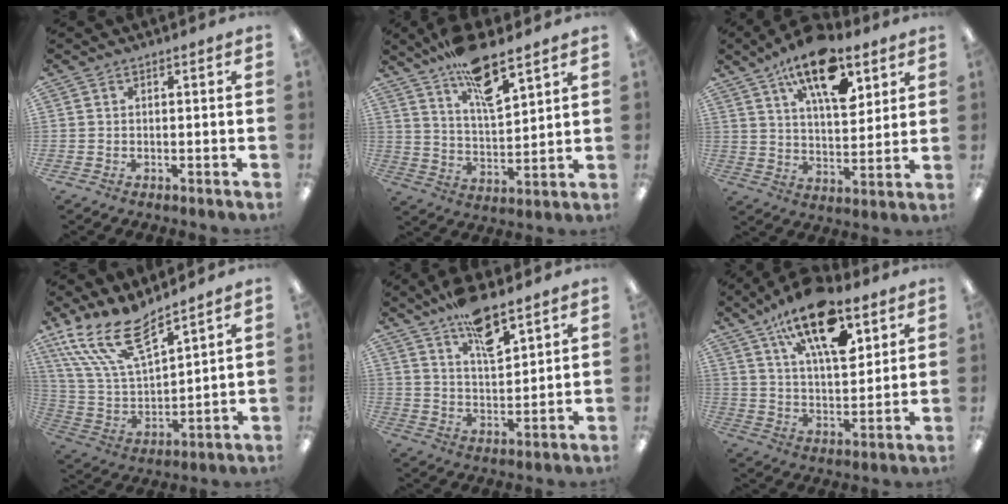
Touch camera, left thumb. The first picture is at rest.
{"total": 13.2, "force": [9.8, 4.0, 7.9], "torque": [-0.131, -0.053, 0.169]}
{"total": 16.9, "force": [10.2, 7.6, 11.1], "torque": [-0.170, -0.044, 0.170]}
{"total": 16.4, "force": [11.6, 5.7, 10.1], "torque": [-0.238, -0.070, 0.210]}
{"total": 11.2, "force": [8.2, 4.0, 6.6], "torque": [-0.102, -0.044, 0.142]}
{"total": 19.2, "force": [11.4, 8.6, 12.9], "torque": [-0.201, -0.051, 0.189]}